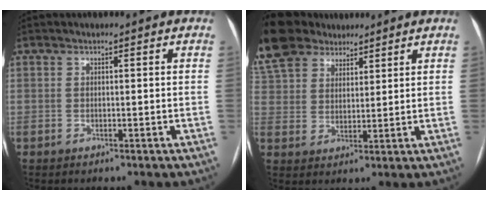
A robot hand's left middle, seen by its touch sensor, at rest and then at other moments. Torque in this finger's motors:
{"motor_torque": [0.71, 0.00, 1.06, 0.21]}